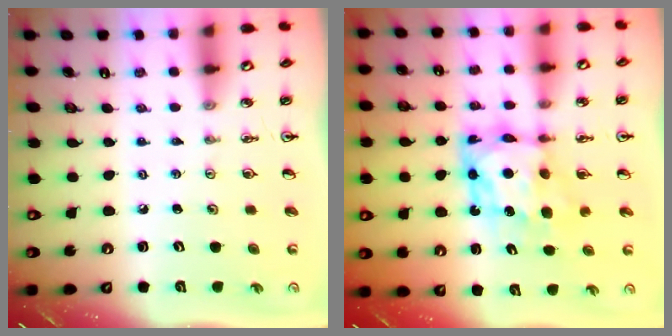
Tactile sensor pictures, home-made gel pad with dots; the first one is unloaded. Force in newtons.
{"total": 8.1, "press": 8.1, "slide": 0.8}